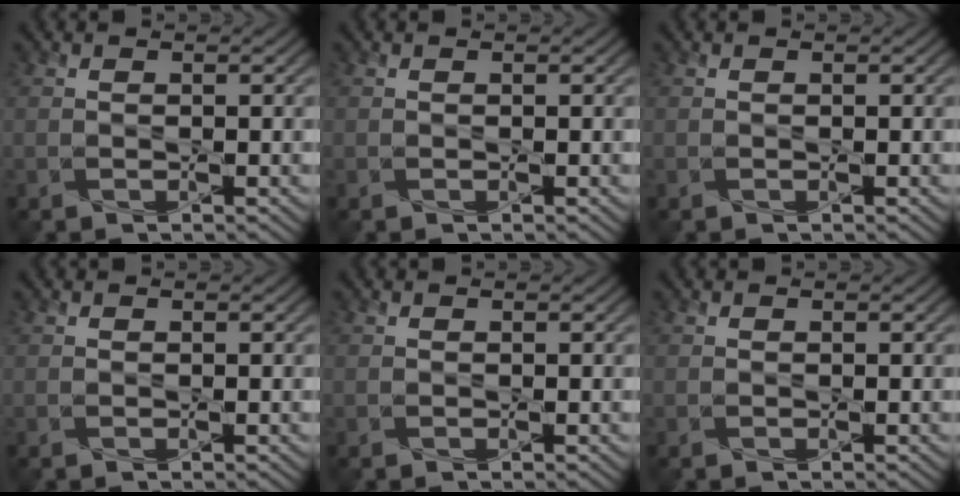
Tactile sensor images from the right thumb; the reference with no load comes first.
{"total": 0.0}
{"total": 0.0}
{"total": 0.0}
{"total": 0.0}
{"total": 0.0}